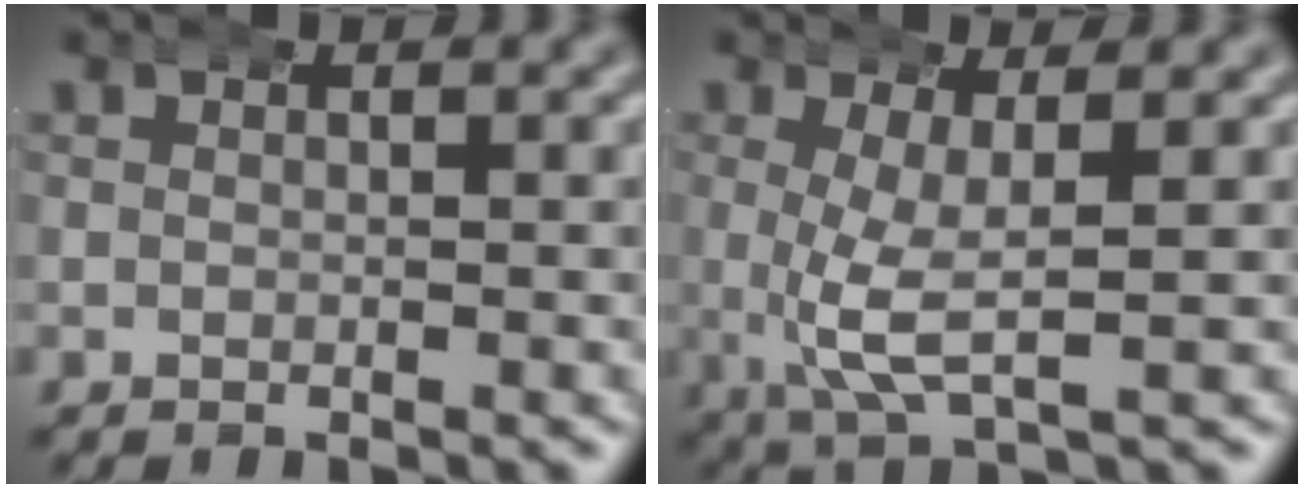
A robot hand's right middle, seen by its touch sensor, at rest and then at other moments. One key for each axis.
{"total": 4.3, "fx": 0.5, "fy": 1.1, "fz": 4.1, "tx": -0.091, "ty": -0.019, "tz": 0.019}